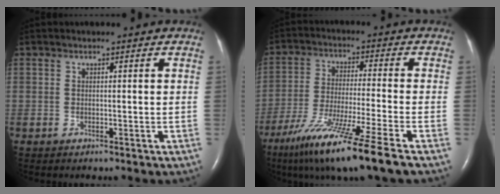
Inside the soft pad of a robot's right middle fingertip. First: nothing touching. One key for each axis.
{"total": 14.7, "fx": -10.0, "fy": -1.8, "fz": 10.7, "tx": -0.203, "ty": -0.060, "tz": -0.174}